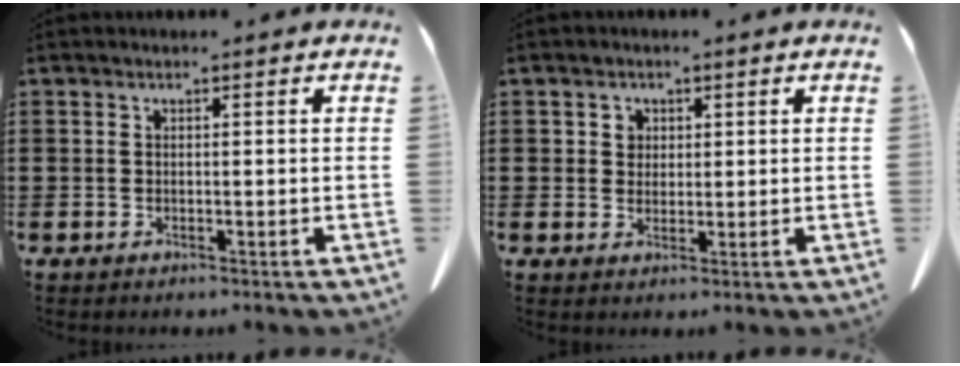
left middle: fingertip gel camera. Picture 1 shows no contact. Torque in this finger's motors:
{"motor_torque": [-1.38, 0.76, -0.68, -0.12]}